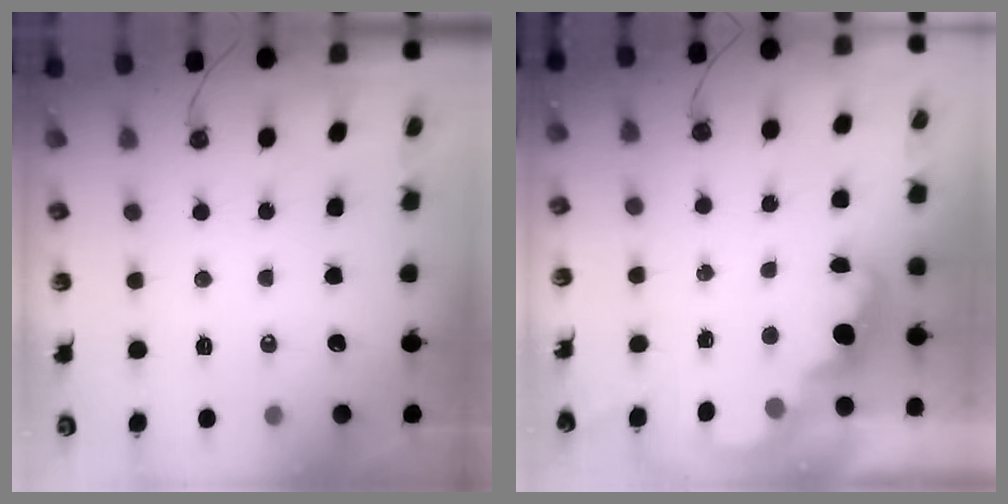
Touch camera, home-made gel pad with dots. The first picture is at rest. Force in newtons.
{"total": 2.3, "press": 2.2, "slide": 0.5}